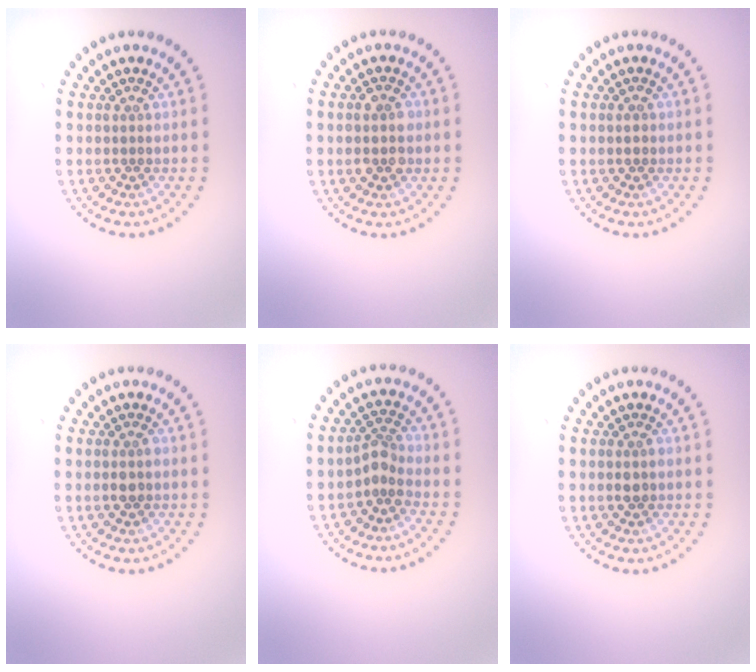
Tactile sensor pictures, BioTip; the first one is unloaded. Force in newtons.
{"total": 2.7, "press": 2.7, "slide": 0.2}
{"total": 1.0, "press": 1.0, "slide": 0.1}
{"total": 1.1, "press": 1.0, "slide": 0.4}
{"total": 1.9, "press": 1.4, "slide": 1.3}
{"total": 1.1, "press": 1.0, "slide": 0.3}